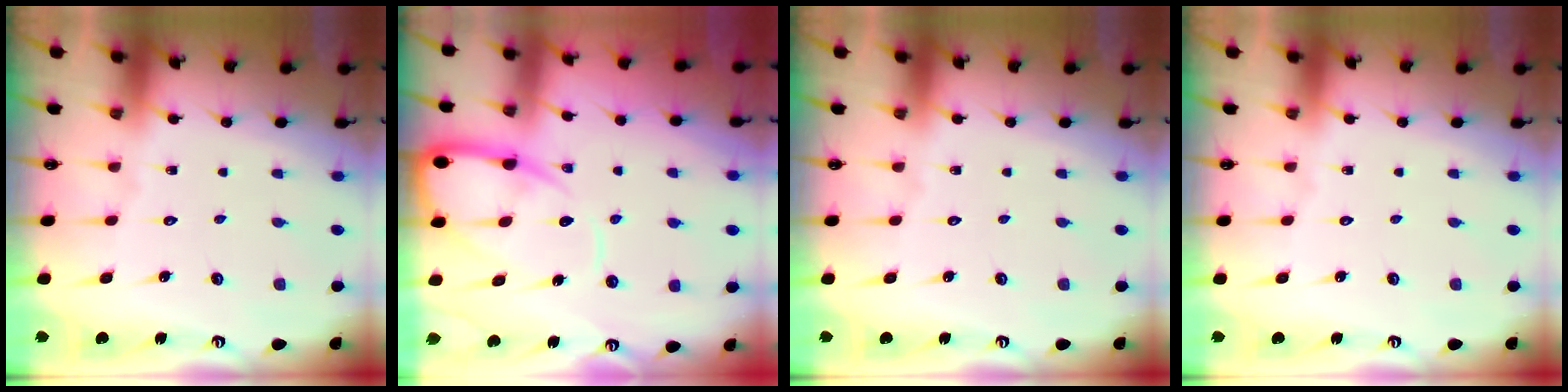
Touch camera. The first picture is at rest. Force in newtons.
{"total": 10.7, "press": 10.7, "slide": 1.0}
{"total": 0.0}
{"total": 0.0}